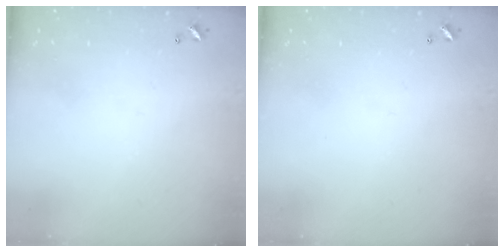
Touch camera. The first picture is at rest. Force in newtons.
{"total": 0.0}